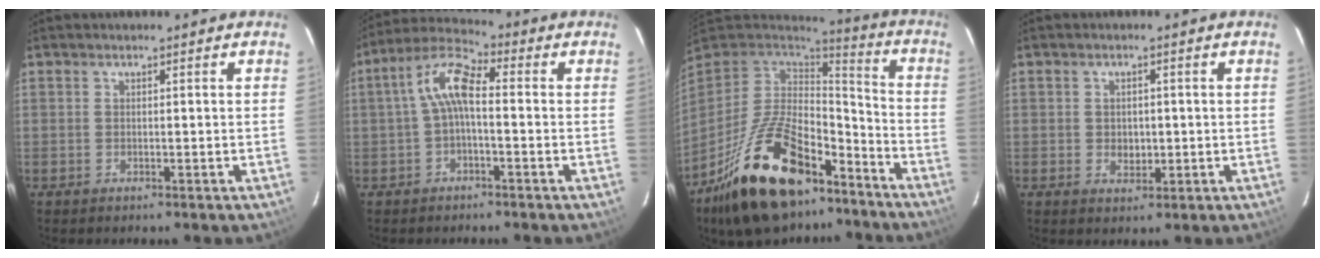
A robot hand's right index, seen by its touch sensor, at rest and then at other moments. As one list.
[{"total": 7.3, "force": [-0.5, 2.7, 6.8], "torque": [-0.148, 0.027, -0.014]}, {"total": 25.5, "force": [-16.1, 11.9, 15.8], "torque": [-0.312, -0.004, -0.253]}, {"total": 3.0, "force": [-0.3, 2.4, 1.7], "torque": [-0.027, 0.001, -0.002]}]